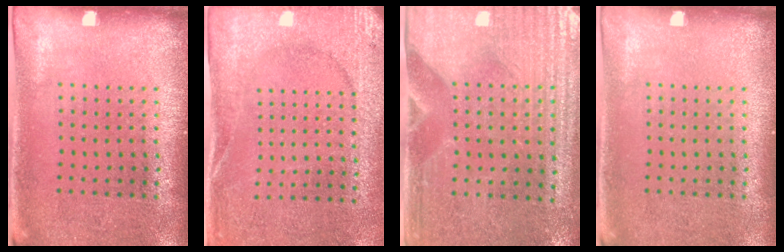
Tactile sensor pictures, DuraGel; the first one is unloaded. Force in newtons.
{"total": 2.6, "press": 2.6, "slide": 0.4}
{"total": 3.6, "press": 3.2, "slide": 1.5}
{"total": 0.0}